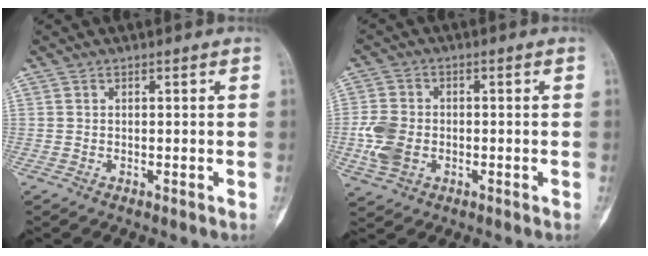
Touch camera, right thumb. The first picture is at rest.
{"total": 7.5, "force": [-1.4, 5.5, 4.8], "torque": [-0.099, 0.004, -0.027]}